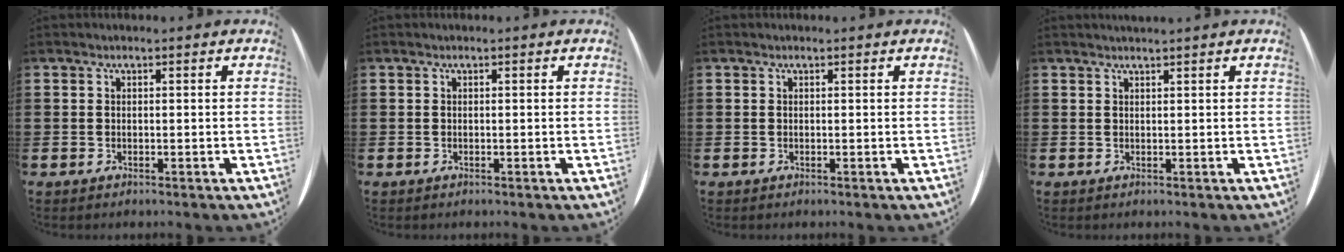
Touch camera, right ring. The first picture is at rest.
{"total": 0.0}
{"total": 0.0}
{"total": 0.9, "force": [0.9, -0.3, 0.1], "torque": [0.000, -0.001, 0.017]}